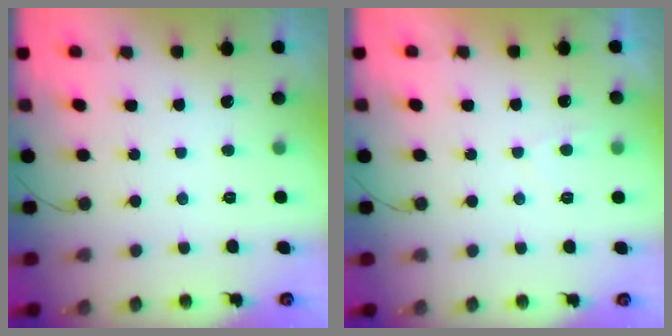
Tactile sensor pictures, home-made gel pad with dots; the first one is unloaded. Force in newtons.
{"total": 2.4, "press": 2.3, "slide": 0.6}